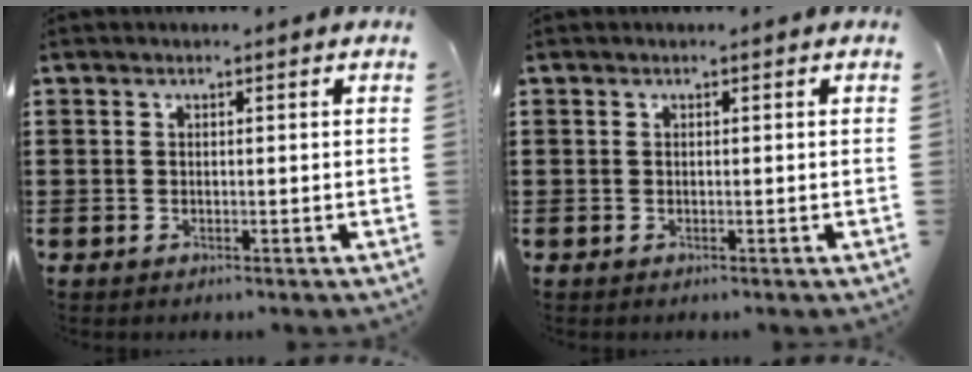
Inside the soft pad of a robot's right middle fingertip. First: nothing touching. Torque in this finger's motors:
{"motor_torque": [-1.07, -1.07, 0.00, 0.00]}